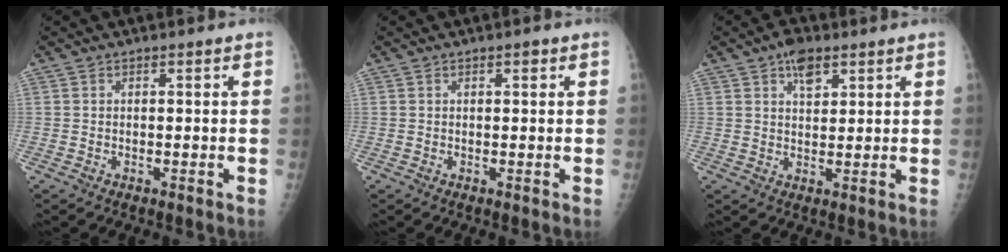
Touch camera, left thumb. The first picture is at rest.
{"total": 1.1, "force": [0.6, 0.5, 0.9], "torque": [-0.008, 0.001, 0.007]}
{"total": 5.2, "force": [3.0, 2.7, 3.3], "torque": [-0.038, -0.010, 0.046]}